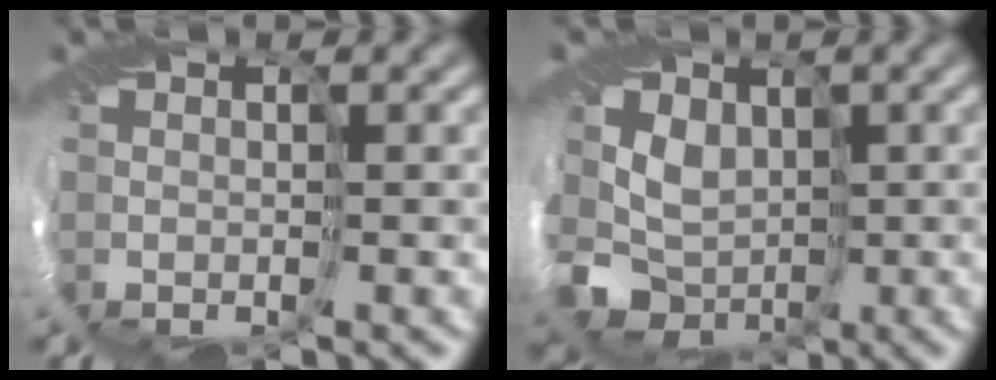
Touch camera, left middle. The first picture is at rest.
{"total": 4.6, "force": [-0.8, 4.3, 1.5], "torque": [-0.022, -0.017, -0.021]}